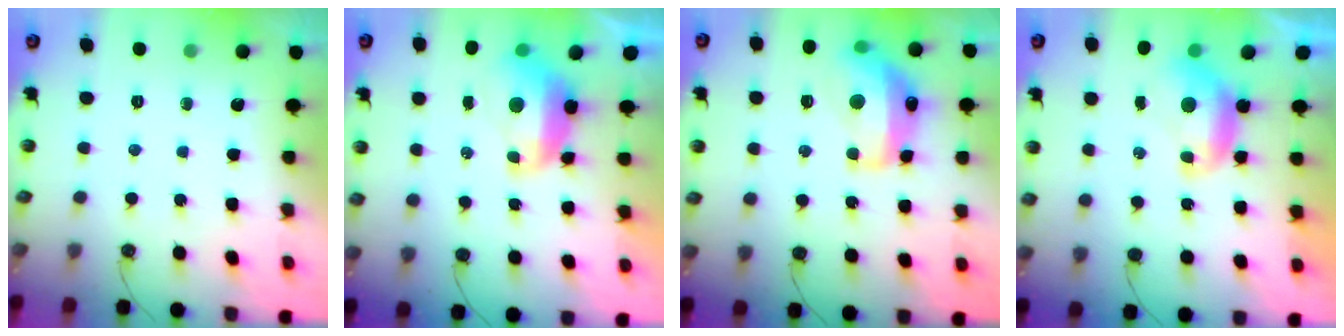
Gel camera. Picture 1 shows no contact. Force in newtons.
{"total": 2.9, "press": 2.7, "slide": 0.8}
{"total": 9.3, "press": 9.2, "slide": 0.9}
{"total": 1.1, "press": 1.0, "slide": 0.3}